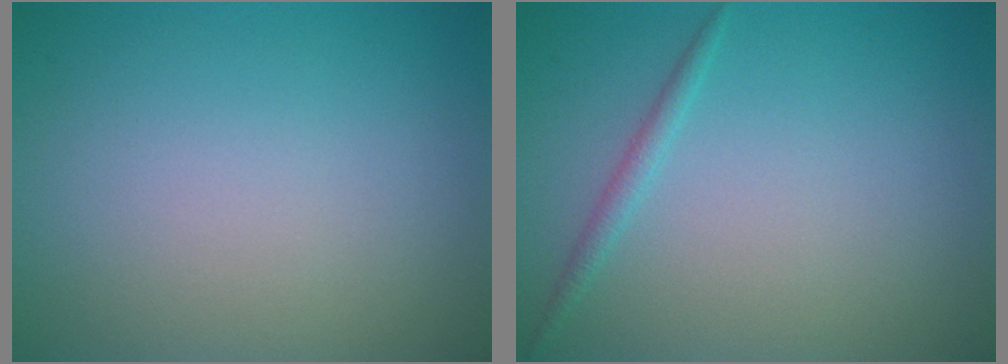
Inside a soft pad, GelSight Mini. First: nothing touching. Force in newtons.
{"total": 1.1, "press": 1.1, "slide": 0.1}